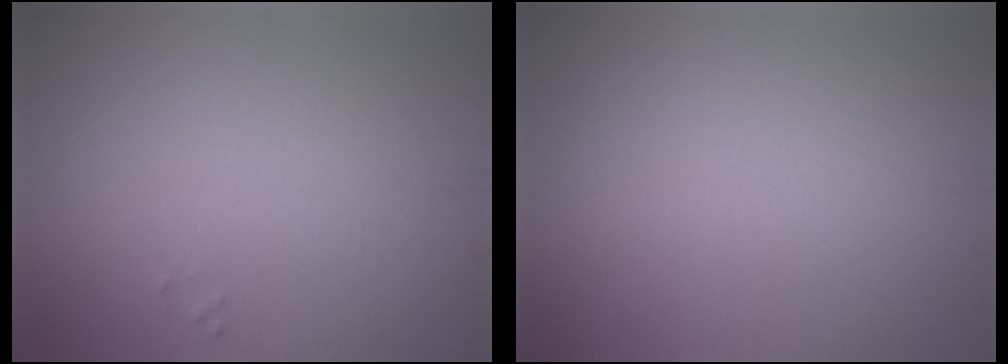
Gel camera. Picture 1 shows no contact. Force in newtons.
{"total": 0.0}